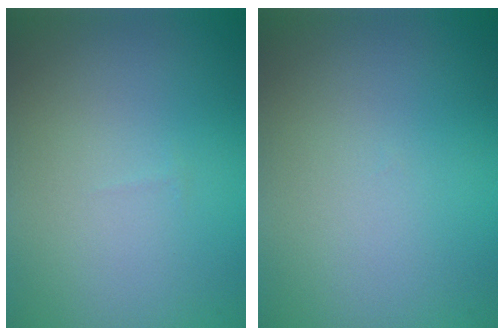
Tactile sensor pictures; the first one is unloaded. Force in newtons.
{"total": 0.0}